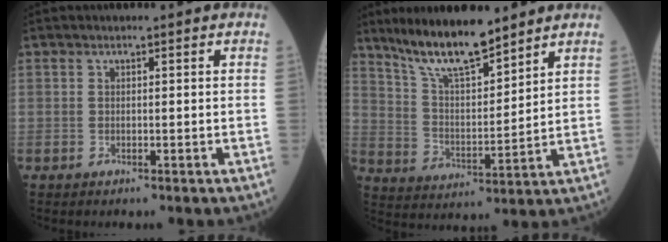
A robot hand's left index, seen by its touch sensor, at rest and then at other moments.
{"total": 11.6, "force": [9.7, 1.8, 6.1], "torque": [-0.117, -0.005, 0.183]}